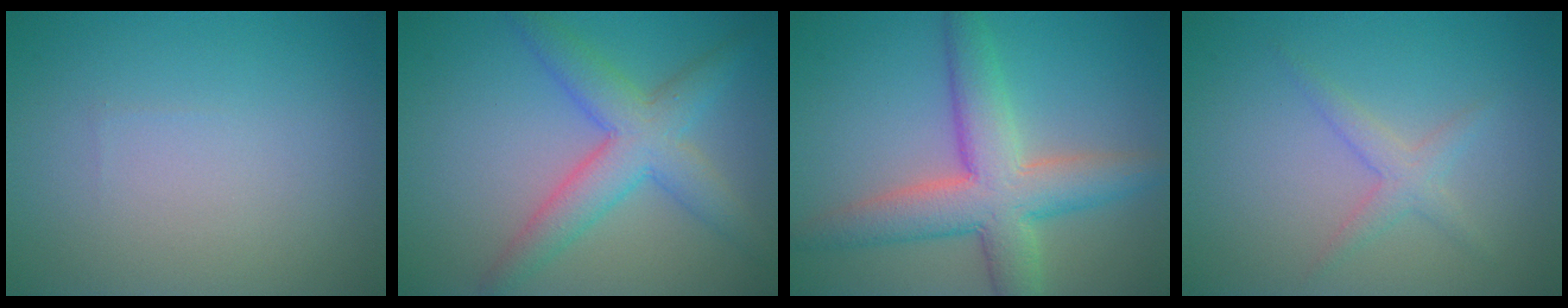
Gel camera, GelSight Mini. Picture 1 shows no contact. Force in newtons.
{"total": 5.4, "press": 5.4, "slide": 0.1}
{"total": 7.3, "press": 7.3, "slide": 0.4}
{"total": 1.9, "press": 1.9, "slide": 0.1}